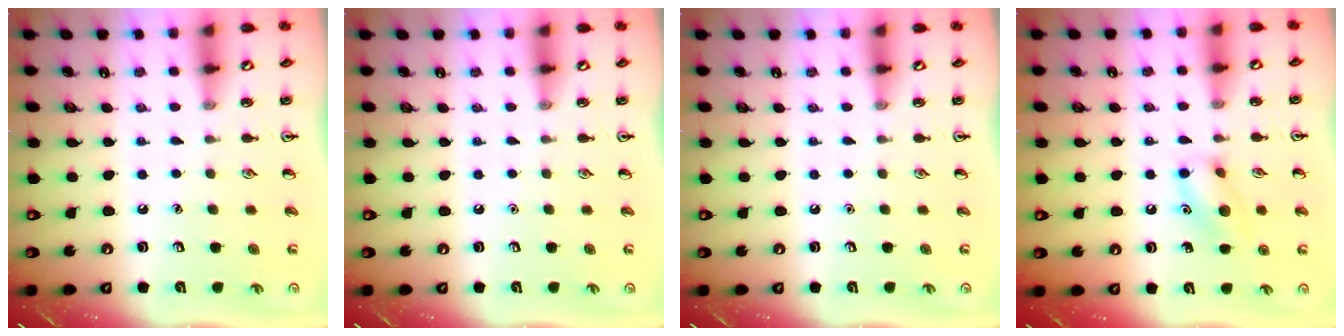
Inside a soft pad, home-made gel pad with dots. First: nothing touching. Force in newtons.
{"total": 0.0}
{"total": 0.0}
{"total": 9.8, "press": 9.8, "slide": 0.6}